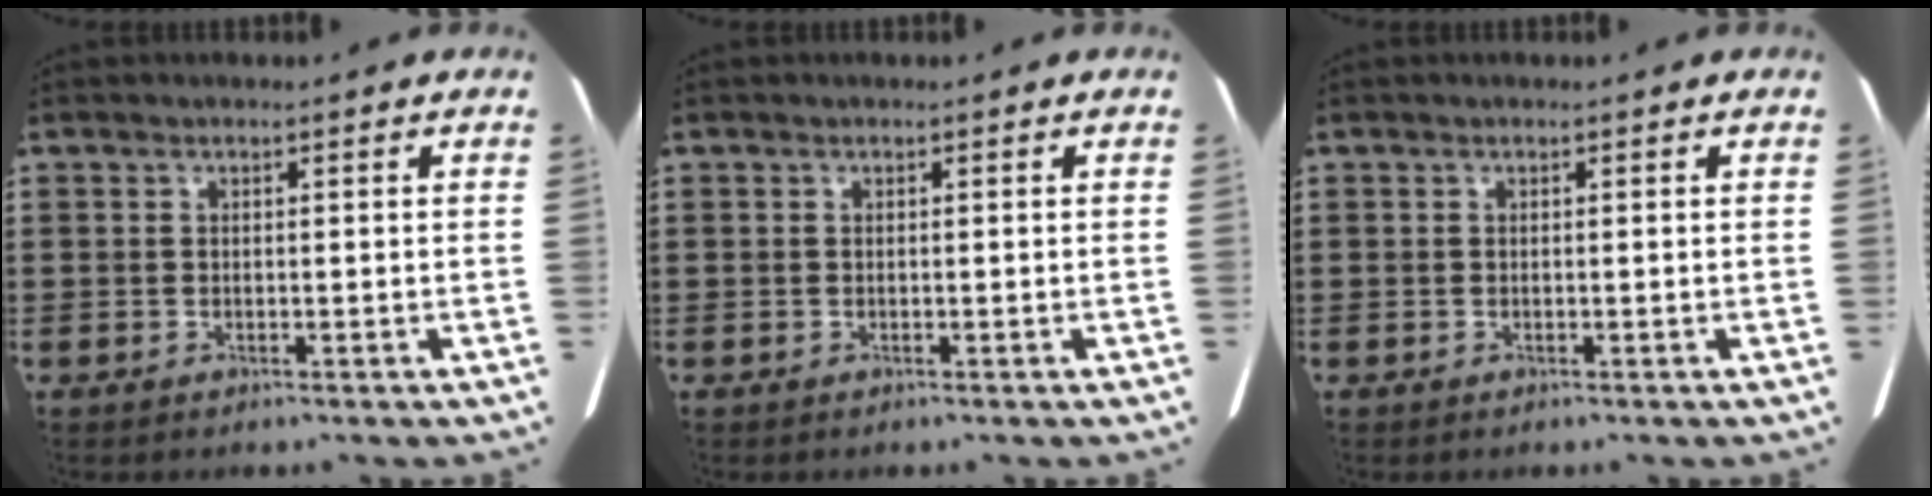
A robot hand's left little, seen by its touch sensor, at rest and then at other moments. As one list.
[{"total": 0.0}, {"total": 0.0}]